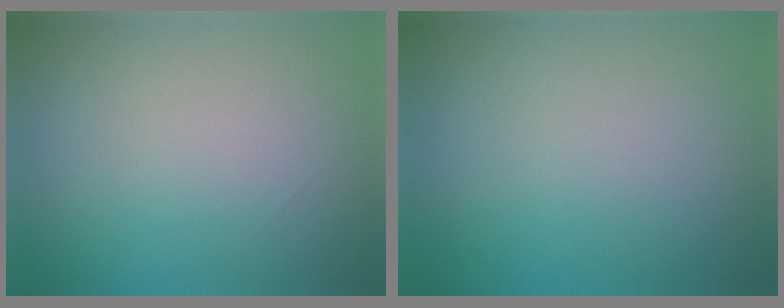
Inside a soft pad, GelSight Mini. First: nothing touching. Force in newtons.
{"total": 0.0}